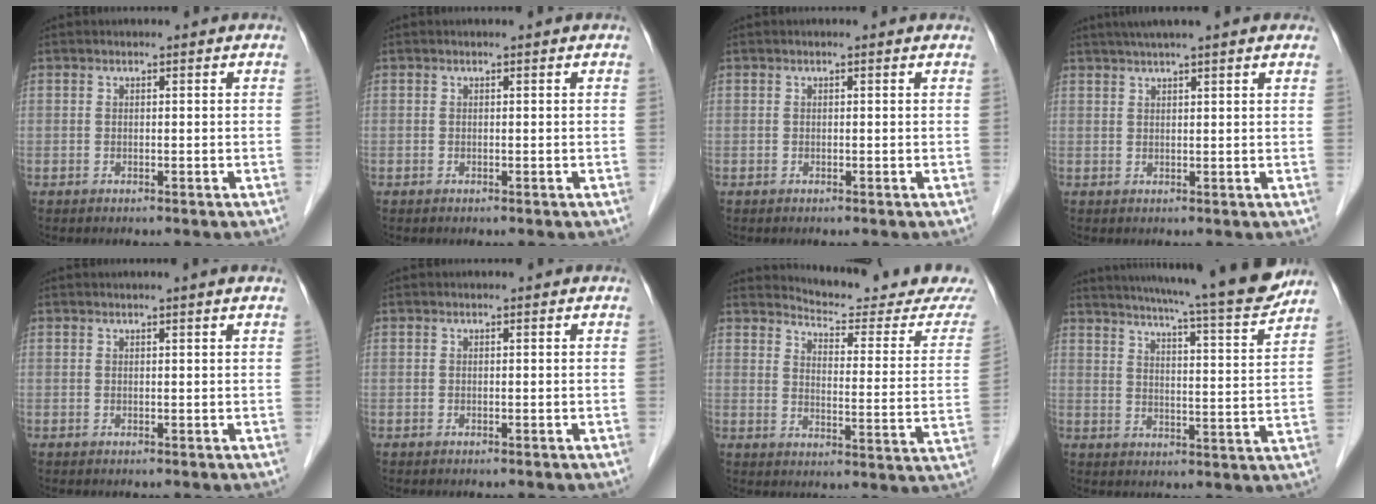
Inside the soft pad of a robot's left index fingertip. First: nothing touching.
{"total": 0.0}
{"total": 0.0}
{"total": 8.2, "force": [6.4, 0.1, 5.1], "torque": [-0.077, 0.035, 0.085]}
{"total": 1.1, "force": [0.9, -0.3, 0.6], "torque": [-0.018, 0.002, 0.022]}
{"total": 0.0}
{"total": 15.6, "force": [15.4, -0.1, 2.5], "torque": [-0.032, -0.100, 0.172]}
{"total": 19.7, "force": [17.4, -0.1, 9.2], "torque": [-0.145, -0.031, 0.233]}